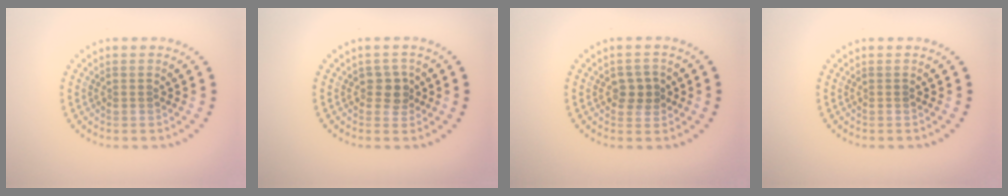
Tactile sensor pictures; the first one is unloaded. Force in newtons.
{"total": 1.9, "press": 1.6, "slide": 1.0}
{"total": 2.2, "press": 2.1, "slide": 0.4}
{"total": 0.0}